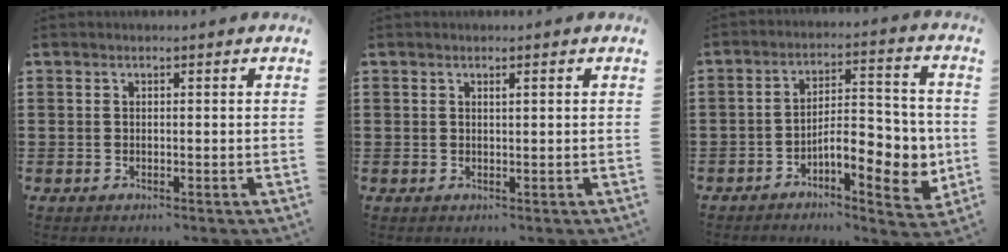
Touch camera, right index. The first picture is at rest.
{"total": 0.5, "force": [0.3, 0.0, 0.5], "torque": [-0.009, -0.002, 0.005]}
{"total": 9.0, "force": [-2.6, 3.6, 7.8], "torque": [-0.107, -0.010, -0.045]}